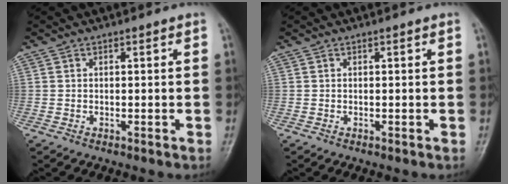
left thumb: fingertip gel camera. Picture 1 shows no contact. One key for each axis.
{"total": 0.0}